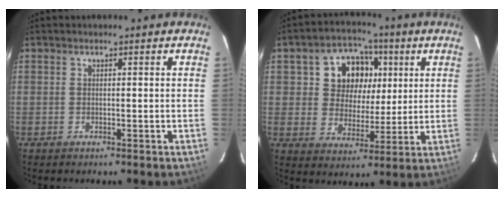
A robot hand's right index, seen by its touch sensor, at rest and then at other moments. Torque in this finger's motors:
{"motor_torque": [0.50, 0.27, 0.18, 0.07]}